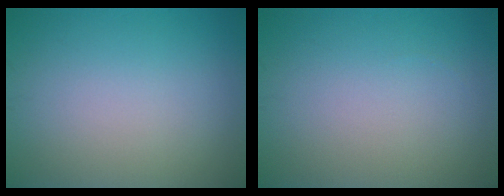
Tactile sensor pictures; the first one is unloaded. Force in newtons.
{"total": 0.0}